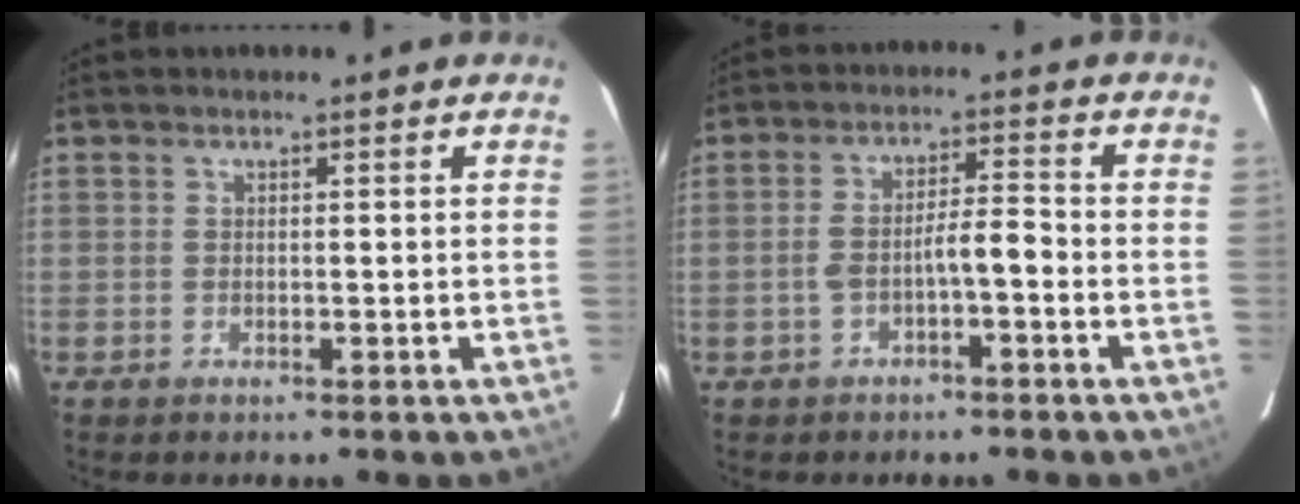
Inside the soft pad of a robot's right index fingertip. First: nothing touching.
{"total": 4.8, "force": [-1.7, 0.9, 4.4], "torque": [-0.078, 0.020, -0.024]}